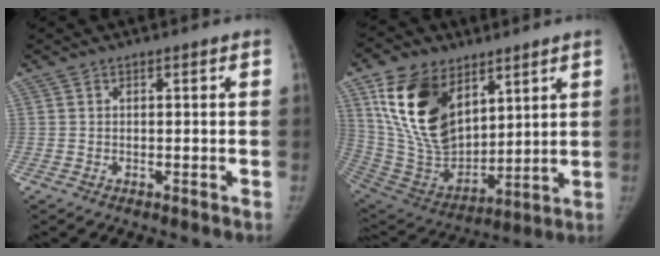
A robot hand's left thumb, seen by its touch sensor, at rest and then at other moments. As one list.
[{"total": 21.7, "force": [9.6, 13.4, 14.1], "torque": [-0.233, -0.048, 0.192]}]